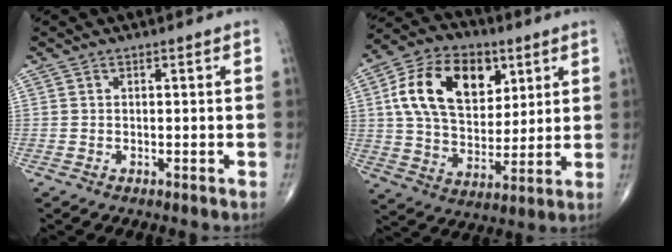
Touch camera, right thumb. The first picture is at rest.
{"total": 19.3, "force": [6.4, 12.5, 13.3], "torque": [-0.203, -0.011, 0.112]}